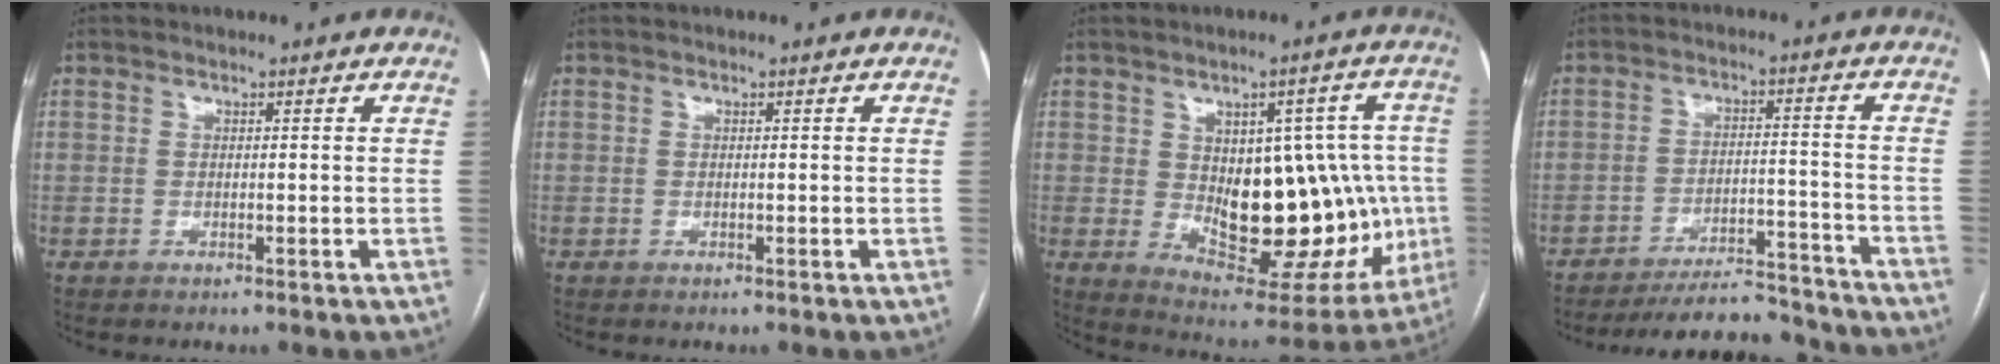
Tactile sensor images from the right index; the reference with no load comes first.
{"total": 0.0}
{"total": 21.8, "force": [-1.3, 10.3, 19.2], "torque": [-0.236, 0.018, 0.014]}
{"total": 13.8, "force": [-13.2, 2.5, 2.8], "torque": [-0.030, 0.017, -0.185]}